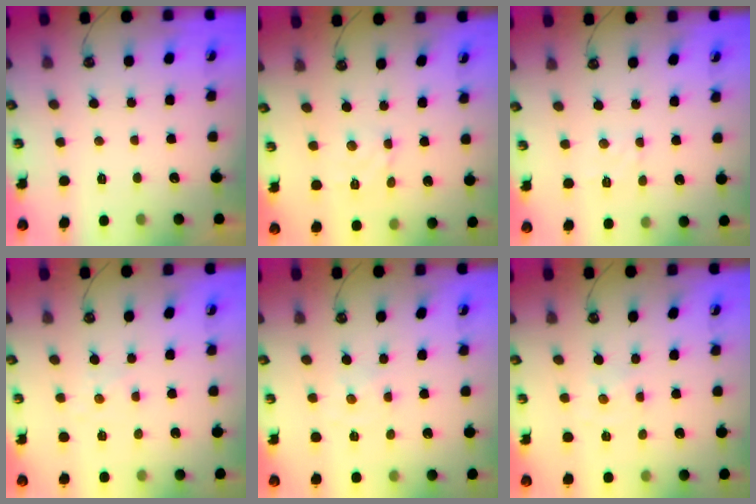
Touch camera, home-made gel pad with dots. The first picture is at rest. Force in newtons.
{"total": 2.9, "press": 2.8, "slide": 0.3}
{"total": 5.2, "press": 5.1, "slide": 0.6}
{"total": 1.9, "press": 1.9, "slide": 0.5}
{"total": 0.0}
{"total": 0.0}